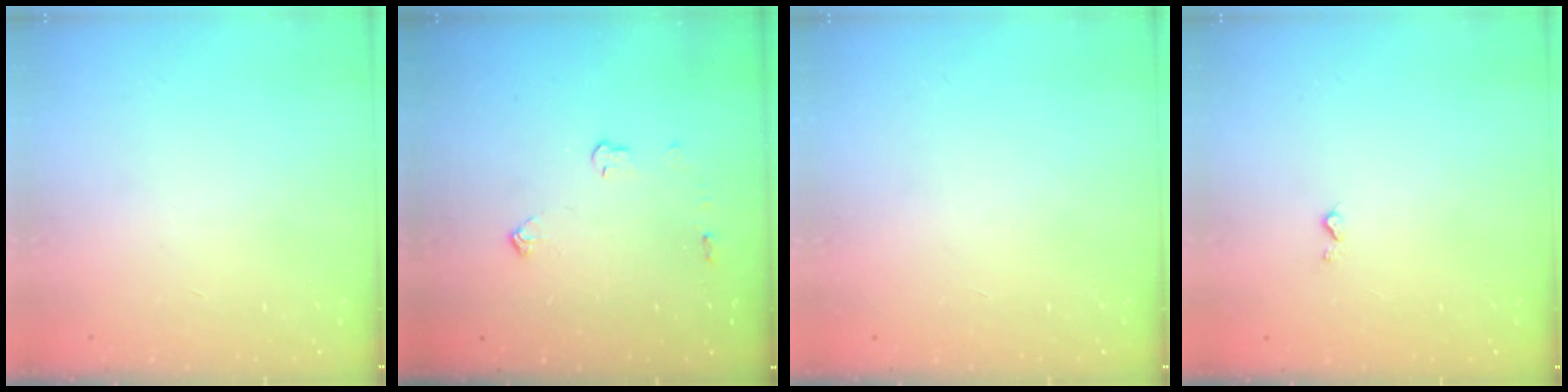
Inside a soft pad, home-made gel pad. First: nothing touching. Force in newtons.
{"total": 4.6, "press": 4.5, "slide": 0.7}
{"total": 0.0}
{"total": 2.8, "press": 2.7, "slide": 0.4}